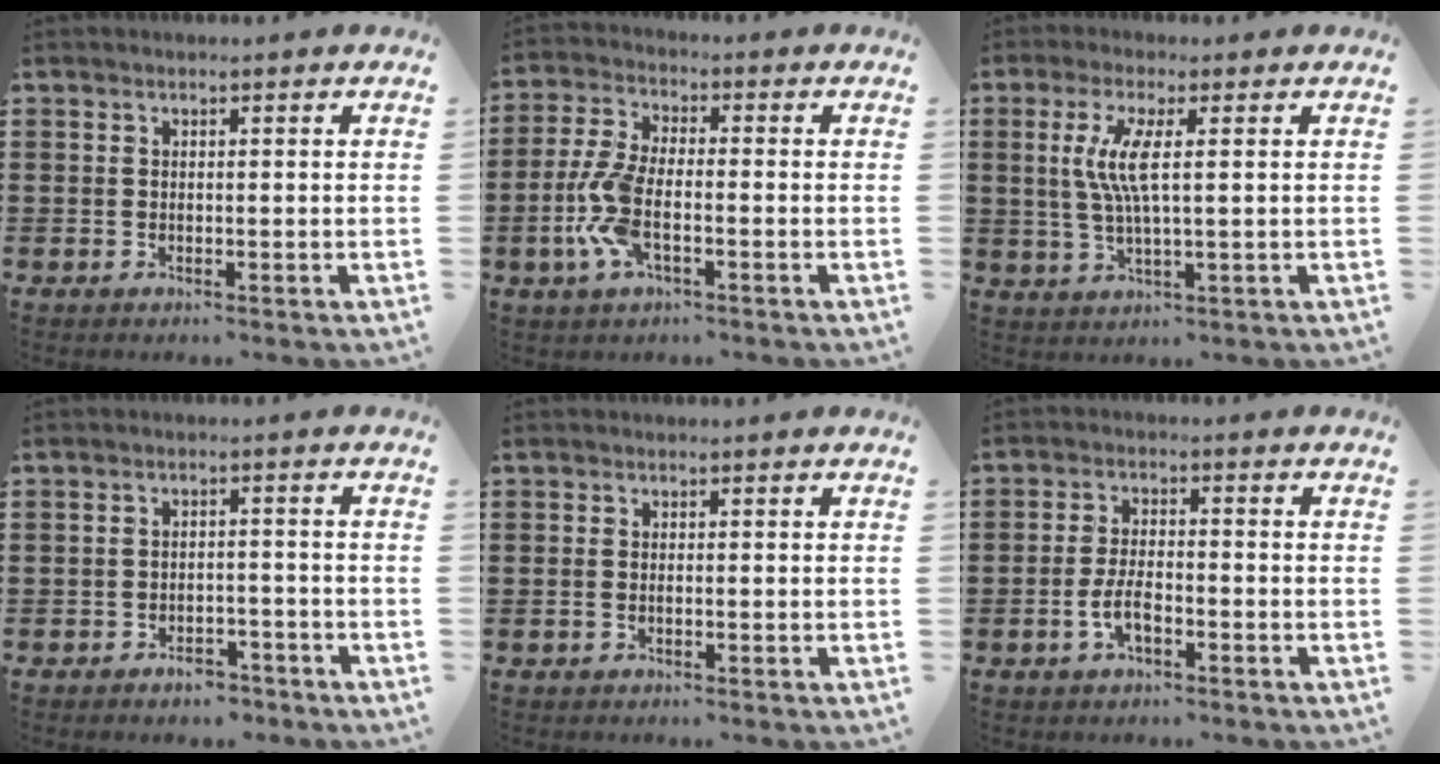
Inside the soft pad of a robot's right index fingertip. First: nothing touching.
{"total": 8.0, "force": [-2.4, 3.3, 6.9], "torque": [-0.173, -0.014, -0.050]}
{"total": 6.0, "force": [1.1, 0.7, 5.9], "torque": [-0.135, -0.011, 0.008]}
{"total": 2.9, "force": [-2.6, 0.9, 0.6], "torque": [-0.015, 0.005, -0.053]}
{"total": 0.7, "force": [-0.3, 0.2, 0.5], "torque": [-0.011, -0.005, -0.004]}
{"total": 4.1, "force": [-1.7, 1.8, 3.2], "torque": [-0.077, 0.001, -0.038]}